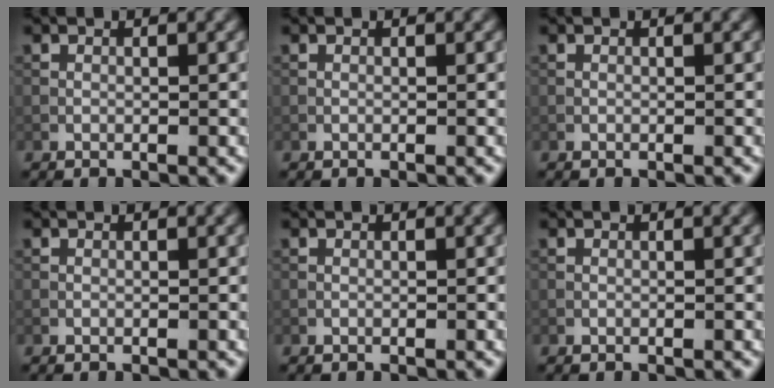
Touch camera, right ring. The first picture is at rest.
{"total": 0.0}
{"total": 0.0}
{"total": 0.0}
{"total": 0.0}
{"total": 0.0}